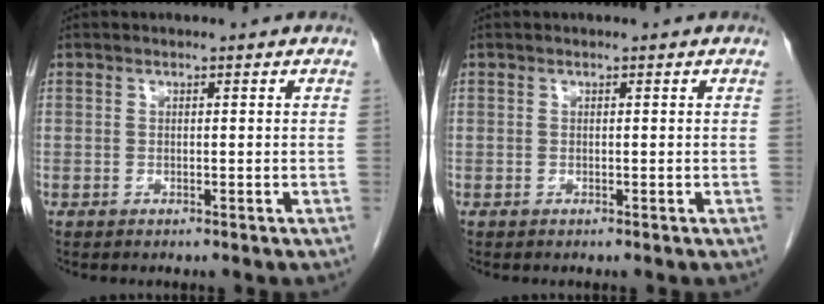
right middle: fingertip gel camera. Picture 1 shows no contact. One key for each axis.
{"total": 0.0}